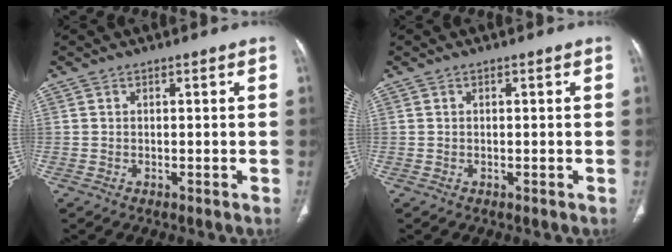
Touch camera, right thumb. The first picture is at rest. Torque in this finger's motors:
{"motor_torque": [0.47, 0.23, -0.42, 0.23, 0.03]}